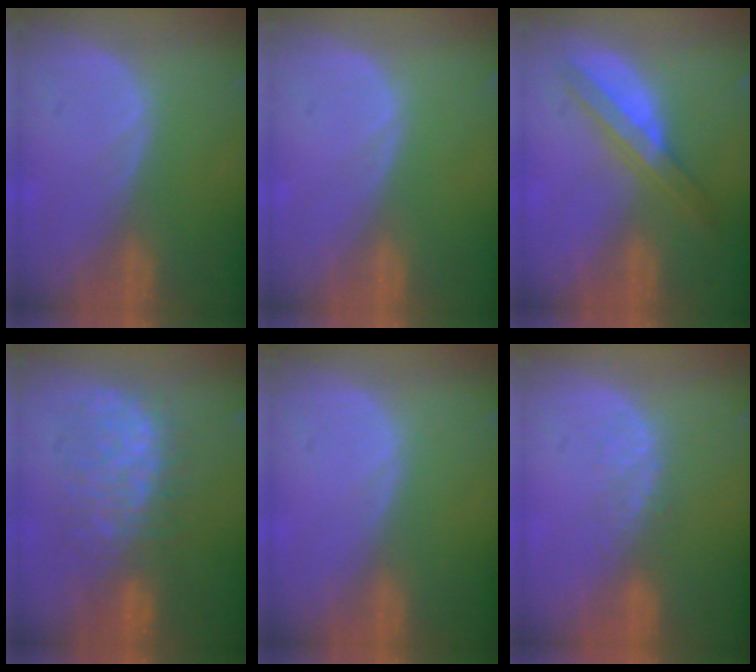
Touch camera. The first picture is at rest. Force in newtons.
{"total": 0.0}
{"total": 6.2, "press": 5.5, "slide": 2.8}
{"total": 9.0, "press": 9.0, "slide": 0.6}
{"total": 0.0}
{"total": 2.9, "press": 2.3, "slide": 1.8}